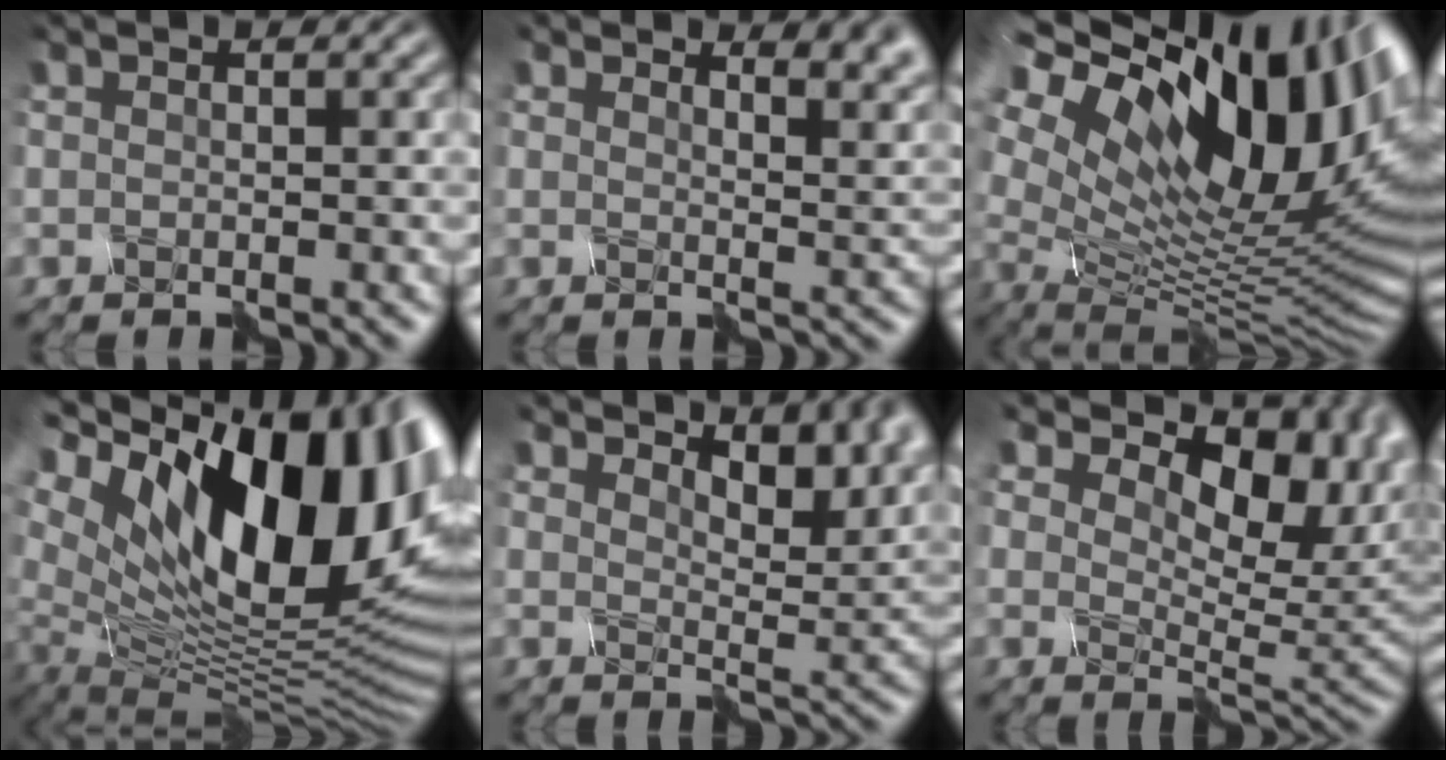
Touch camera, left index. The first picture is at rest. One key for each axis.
{"total": 4.9, "fx": 4.0, "fy": 1.8, "fz": 2.3, "tx": -0.026, "ty": -0.001, "tz": 0.043}
{"total": 18.5, "fx": 7.9, "fy": 10.0, "fz": 13.4, "tx": -0.232, "ty": 0.031, "tz": 0.148}
{"total": 17.7, "fx": 5.5, "fy": 8.8, "fz": 14.3, "tx": -0.240, "ty": 0.021, "tz": 0.090}
{"total": 6.4, "fx": 4.6, "fy": 2.6, "fz": 3.6, "tx": -0.053, "ty": -0.001, "tz": 0.065}
{"total": 12.0, "fx": 5.3, "fy": 6.8, "fz": 8.3, "tx": -0.116, "ty": 0.018, "tz": 0.075}